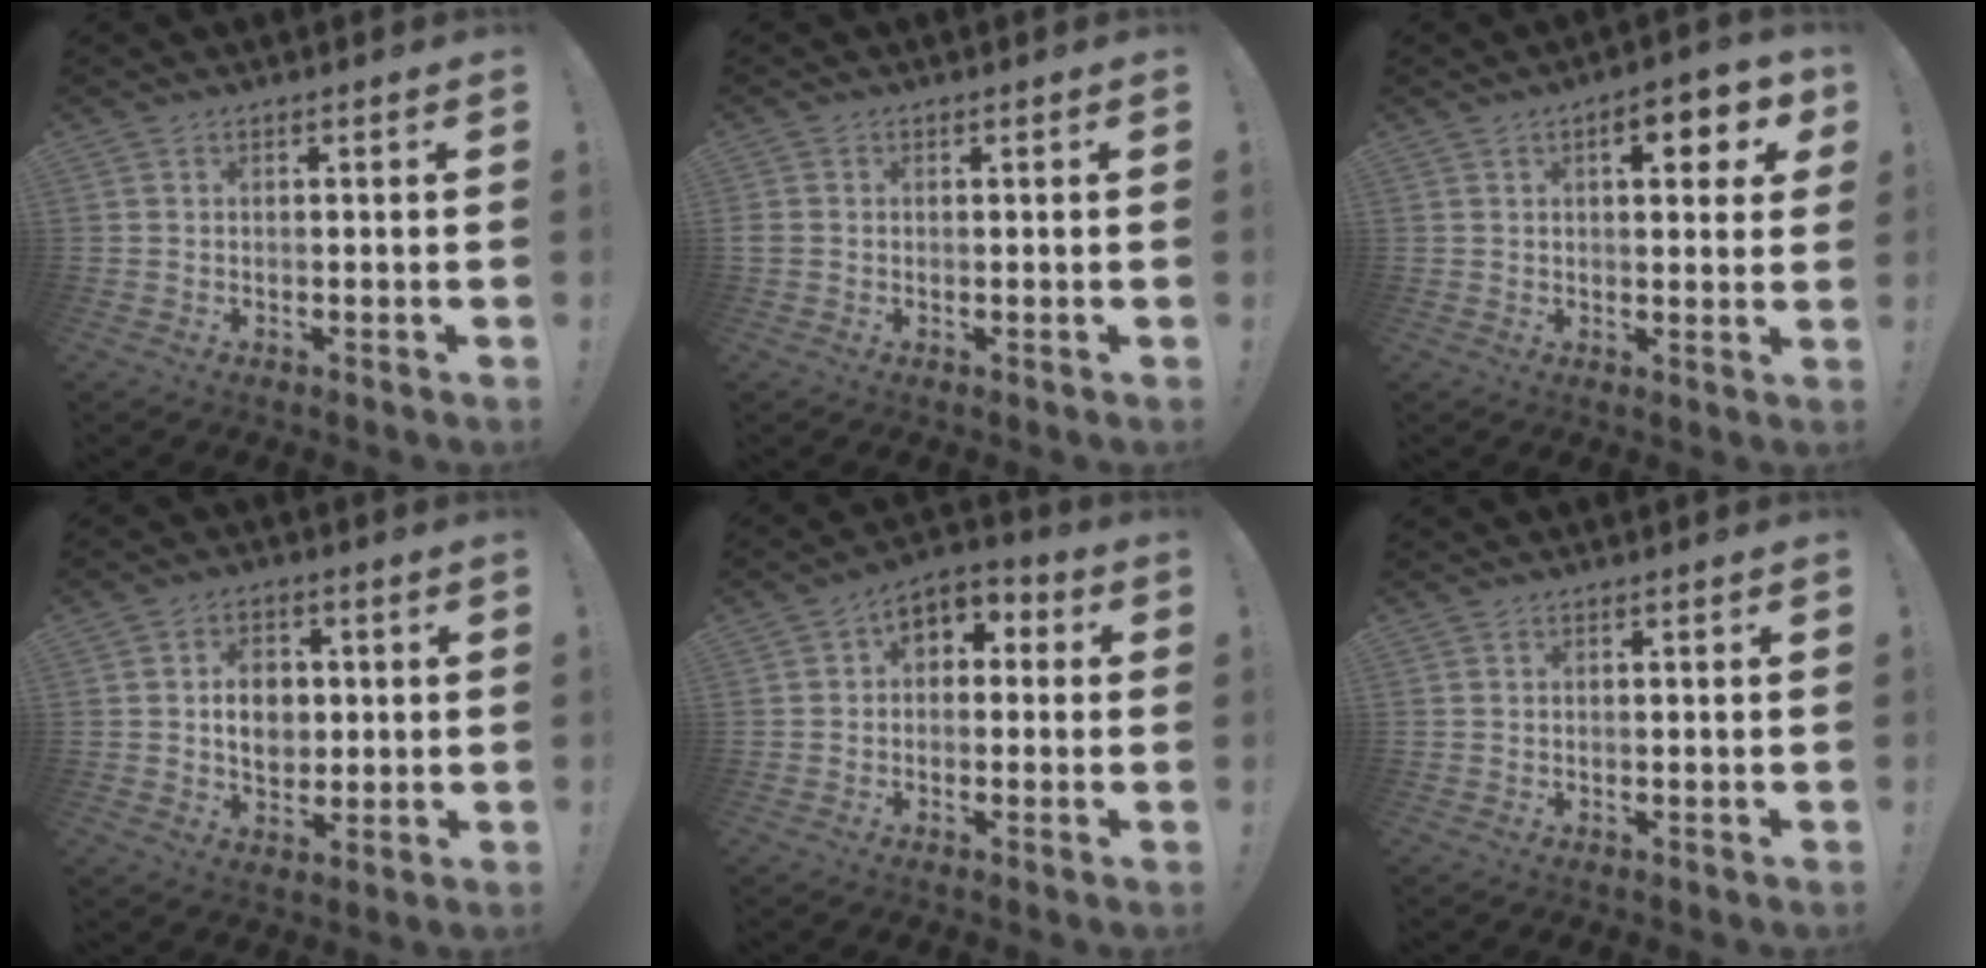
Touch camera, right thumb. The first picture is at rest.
{"total": 1.3, "force": [0.0, 1.2, 0.4], "torque": [-0.009, 0.004, 0.001]}
{"total": 8.4, "force": [3.3, 3.1, 7.0], "torque": [-0.076, -0.010, 0.045]}
{"total": 9.0, "force": [0.8, 7.2, 5.3], "torque": [-0.069, 0.000, 0.014]}
{"total": 5.2, "force": [0.0, 4.4, 2.8], "torque": [-0.046, 0.012, 0.006]}
{"total": 0.0}